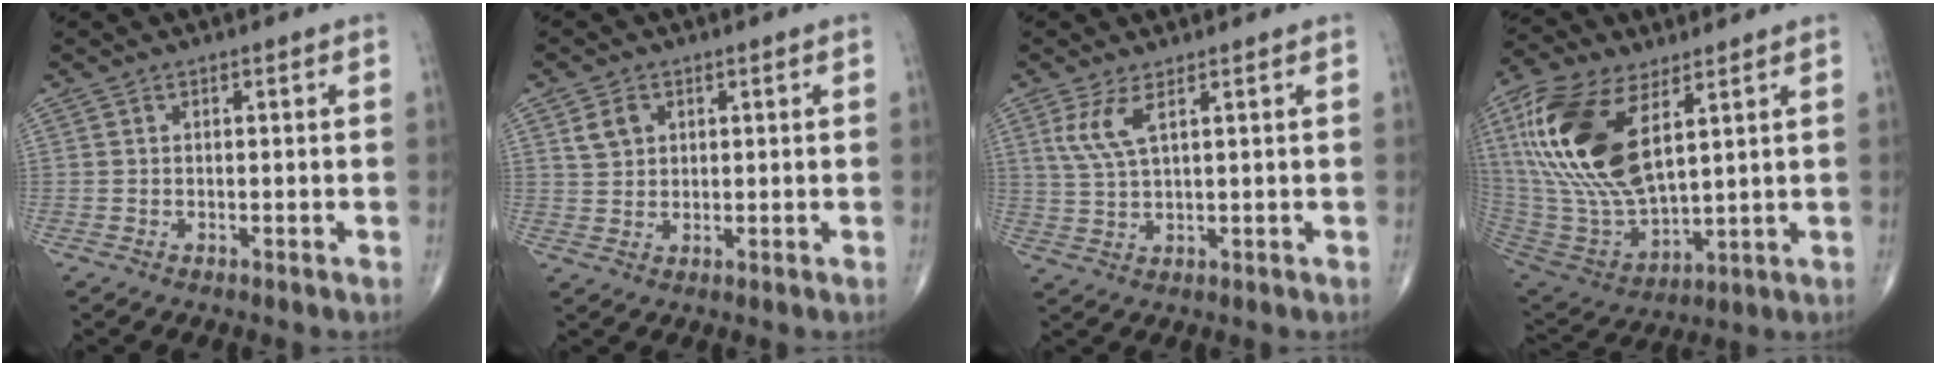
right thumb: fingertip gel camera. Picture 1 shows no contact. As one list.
[{"total": 3.8, "force": [1.6, 3.0, 1.9], "torque": [-0.023, -0.004, 0.033]}, {"total": 5.0, "force": [2.3, 1.3, 4.2], "torque": [-0.103, -0.008, 0.057]}, {"total": 23.6, "force": [8.4, 11.3, 18.9], "torque": [-0.398, -0.030, 0.167]}]